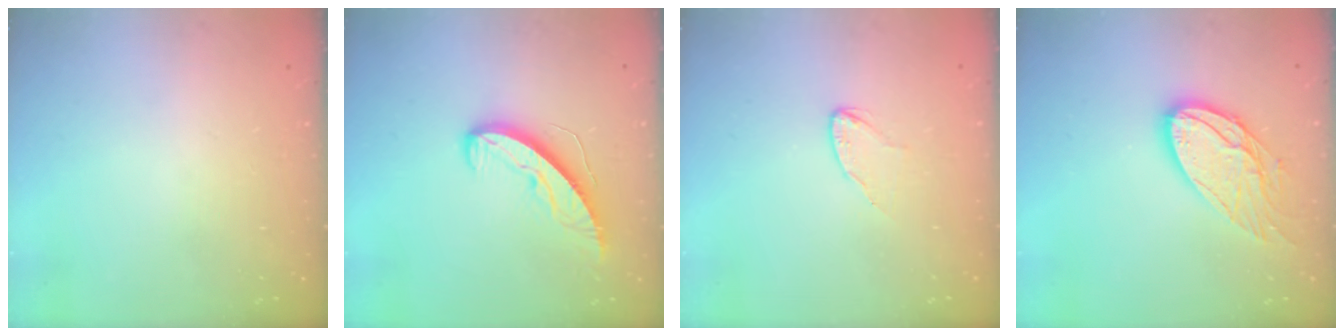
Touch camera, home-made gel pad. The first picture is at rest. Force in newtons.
{"total": 9.0, "press": 9.0, "slide": 0.1}
{"total": 3.7, "press": 3.7, "slide": 0.3}
{"total": 14.0, "press": 13.9, "slide": 1.2}